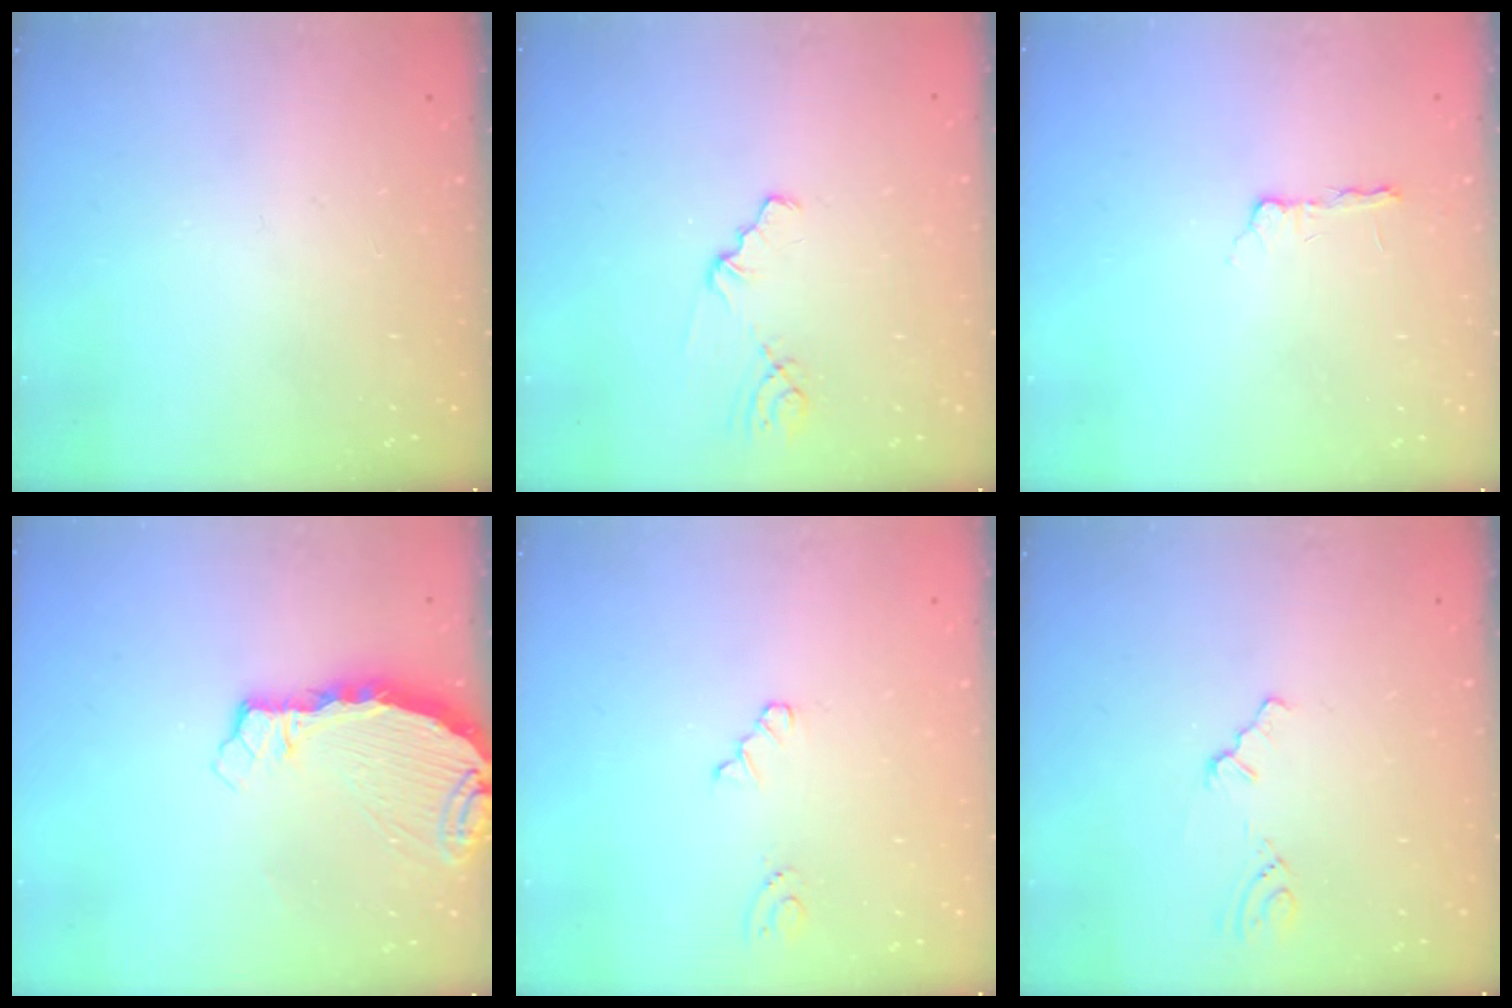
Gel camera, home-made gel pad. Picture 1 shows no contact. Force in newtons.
{"total": 1.1, "press": 1.0, "slide": 0.2}
{"total": 2.2, "press": 2.1, "slide": 0.4}
{"total": 4.8, "press": 4.8, "slide": 0.4}
{"total": 2.8, "press": 2.7, "slide": 0.4}
{"total": 1.0, "press": 0.9, "slide": 0.2}